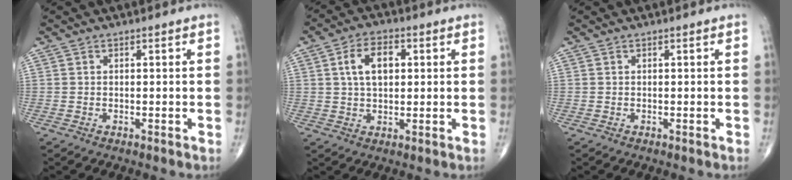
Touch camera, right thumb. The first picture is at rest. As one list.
[{"total": 7.7, "force": [1.8, 4.6, 6.0], "torque": [-0.093, 0.008, 0.029]}, {"total": 0.0}]